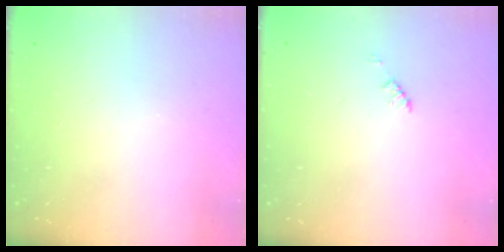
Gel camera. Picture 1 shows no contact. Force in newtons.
{"total": 1.2, "press": 1.2, "slide": 0.2}